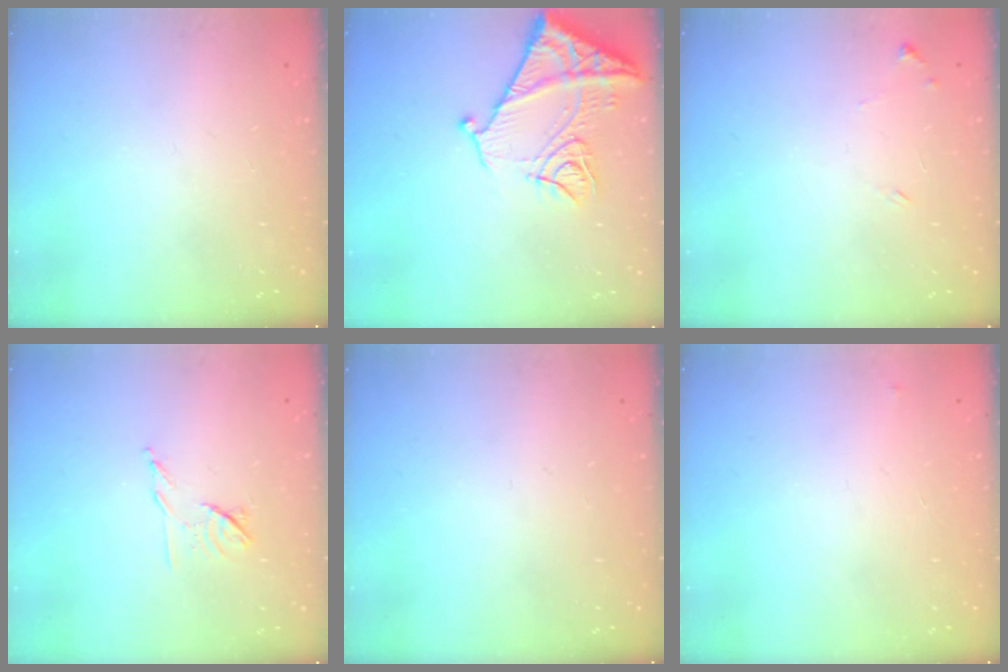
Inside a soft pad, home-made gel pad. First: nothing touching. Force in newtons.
{"total": 15.7, "press": 15.6, "slide": 1.7}
{"total": 5.5, "press": 5.4, "slide": 0.4}
{"total": 7.1, "press": 7.0, "slide": 1.2}
{"total": 0.0}
{"total": 2.5, "press": 2.5, "slide": 0.4}